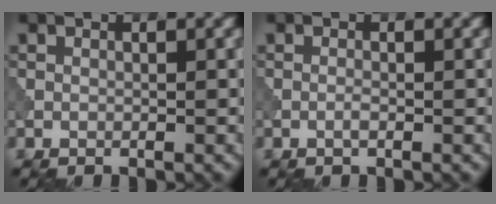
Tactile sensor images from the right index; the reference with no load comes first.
{"total": 0.6, "force": [-0.2, 0.1, 0.5], "torque": [-0.013, 0.000, -0.006]}